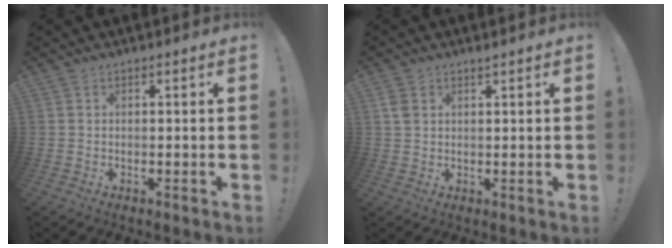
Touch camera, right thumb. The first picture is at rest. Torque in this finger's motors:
{"motor_torque": [0.00, 0.00, 0.04, 0.01, 0.01]}